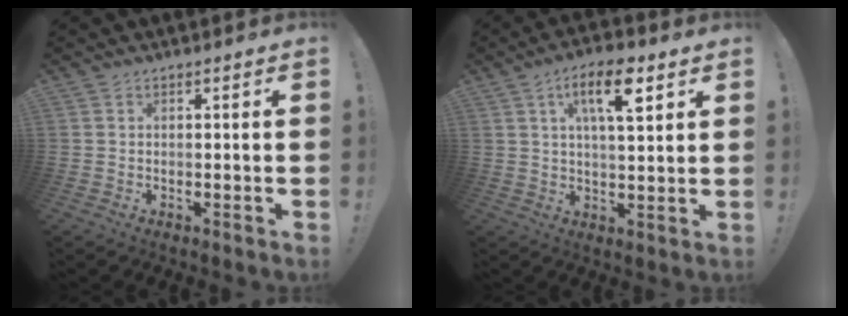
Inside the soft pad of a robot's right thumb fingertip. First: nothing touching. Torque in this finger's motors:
{"motor_torque": [0.15, 0.15, 0.41, 0.41, 0.29]}